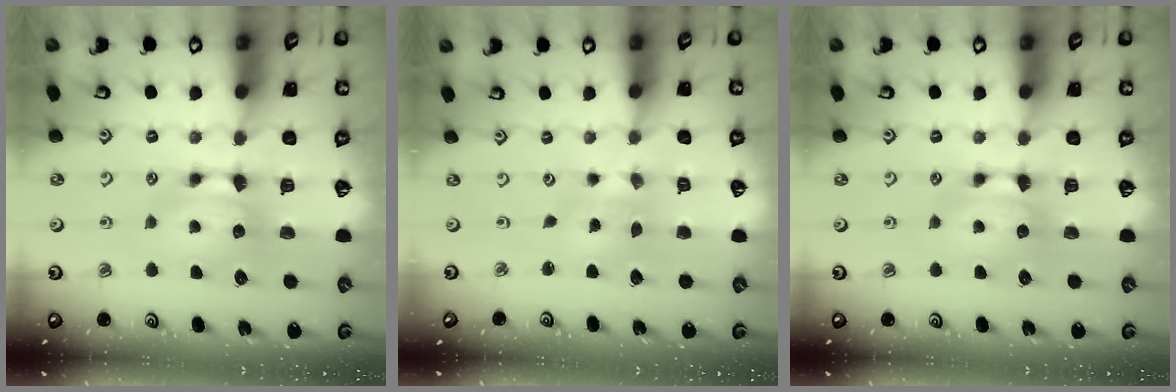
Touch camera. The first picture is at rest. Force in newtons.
{"total": 2.9, "press": 2.8, "slide": 1.0}
{"total": 0.0}